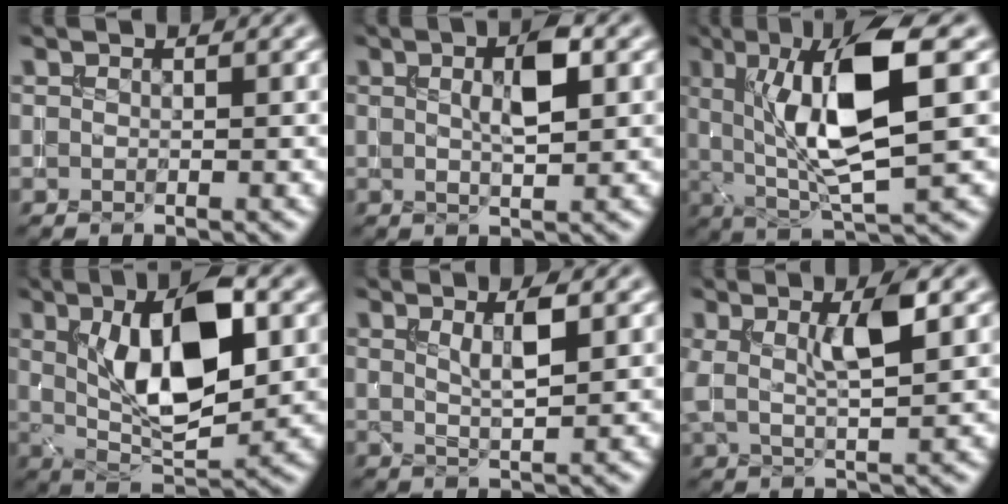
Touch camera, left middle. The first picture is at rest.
{"total": 4.1, "force": [1.2, 1.1, 3.7], "torque": [-0.065, 0.008, 0.018]}
{"total": 10.3, "force": [2.1, 2.7, 9.7], "torque": [-0.170, -0.003, 0.042]}
{"total": 10.8, "force": [2.1, 4.4, 9.6], "torque": [-0.161, 0.006, 0.035]}
{"total": 3.1, "force": [1.2, 0.7, 2.7], "torque": [-0.041, 0.000, 0.021]}
{"total": 4.2, "force": [1.4, 0.9, 3.9], "torque": [-0.076, -0.001, 0.025]}